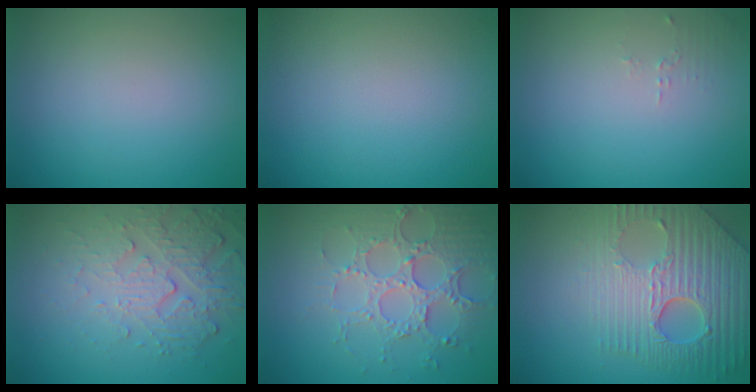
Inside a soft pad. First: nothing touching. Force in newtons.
{"total": 0.0}
{"total": 0.9, "press": 0.9, "slide": 0.3}
{"total": 5.2, "press": 3.5, "slide": 3.9}
{"total": 4.4, "press": 4.3, "slide": 0.9}
{"total": 8.7, "press": 5.9, "slide": 6.4}